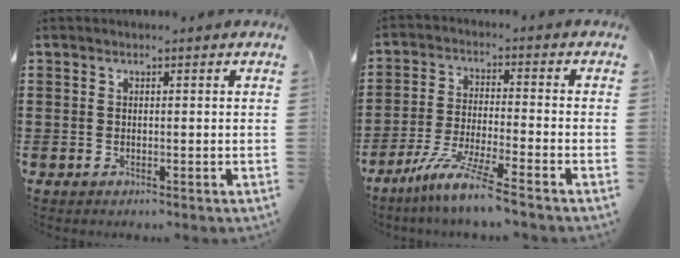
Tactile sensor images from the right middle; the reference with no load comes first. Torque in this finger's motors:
{"motor_torque": [1.39, -0.74, 0.57, 0.17]}